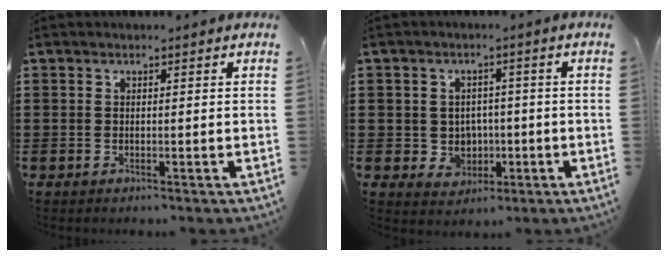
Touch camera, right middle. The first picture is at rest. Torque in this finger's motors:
{"motor_torque": [0.79, -0.26, 0.09, 0.03]}